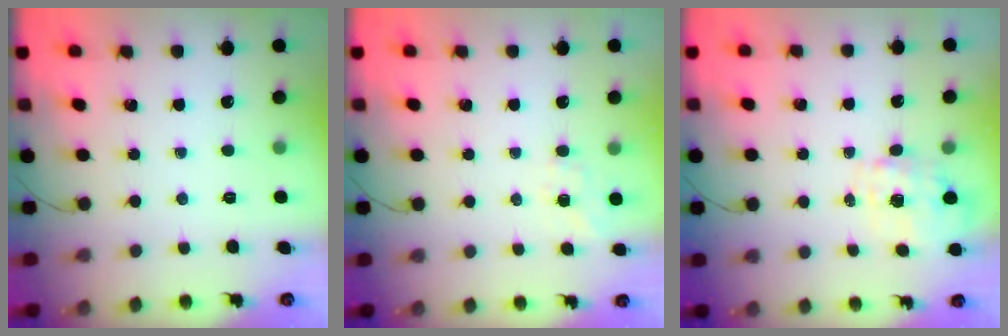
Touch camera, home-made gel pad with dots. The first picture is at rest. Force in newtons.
{"total": 2.9, "press": 2.5, "slide": 1.5}
{"total": 7.0, "press": 7.0, "slide": 0.6}